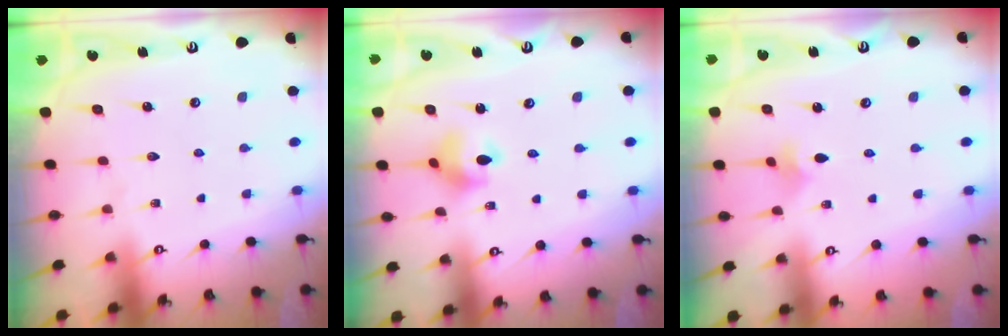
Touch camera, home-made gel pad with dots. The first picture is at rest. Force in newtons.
{"total": 6.4, "press": 6.4, "slide": 0.2}
{"total": 2.4, "press": 2.3, "slide": 0.5}